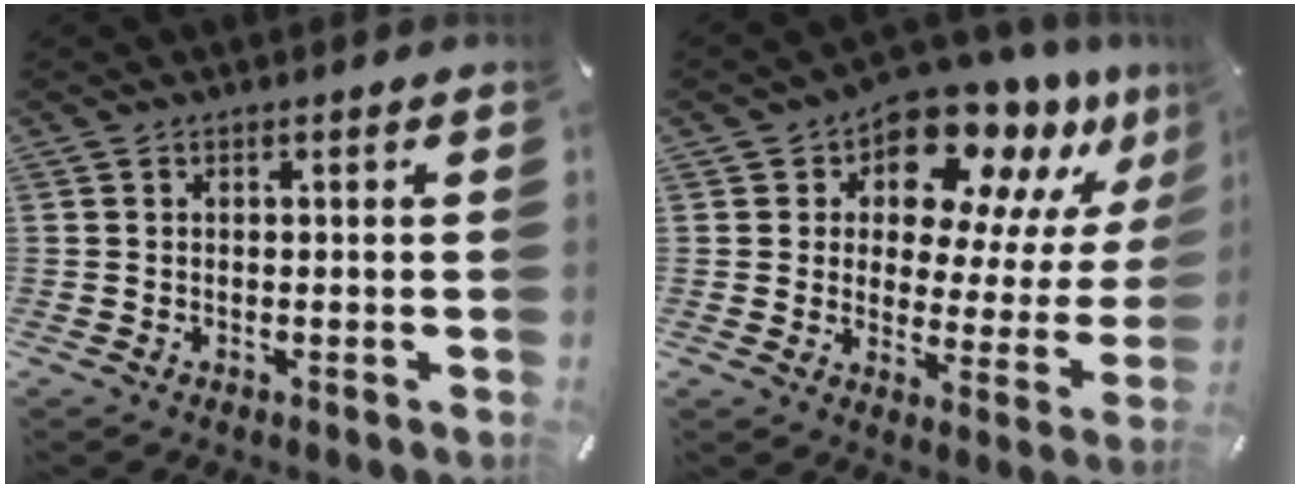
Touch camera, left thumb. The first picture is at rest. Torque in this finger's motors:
{"motor_torque": [2.40, 2.54, 1.65, -1.12, 0.09]}